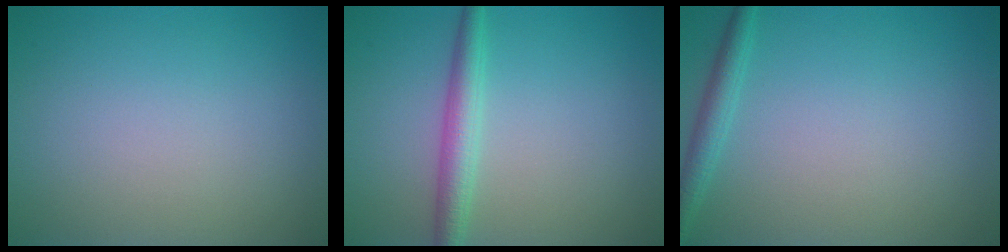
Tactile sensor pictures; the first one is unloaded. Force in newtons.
{"total": 2.8, "press": 2.8, "slide": 0.0}
{"total": 1.8, "press": 1.8, "slide": 0.1}